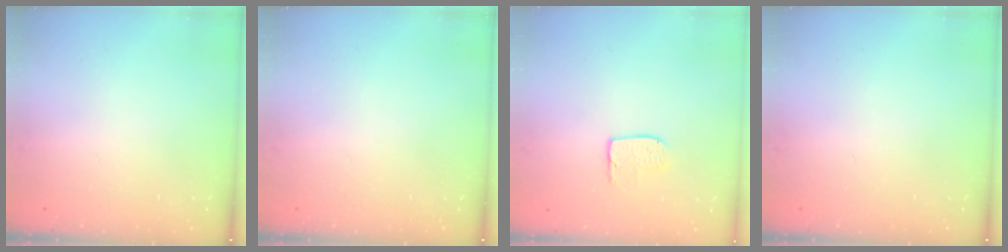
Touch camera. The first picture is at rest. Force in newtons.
{"total": 0.0}
{"total": 6.0, "press": 6.0, "slide": 0.3}
{"total": 0.0}